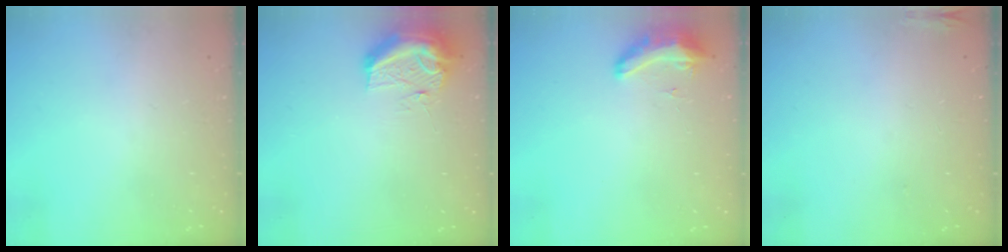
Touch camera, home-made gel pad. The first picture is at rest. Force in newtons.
{"total": 11.7, "press": 11.7, "slide": 1.3}
{"total": 8.5, "press": 8.3, "slide": 1.6}
{"total": 6.3, "press": 5.9, "slide": 2.1}